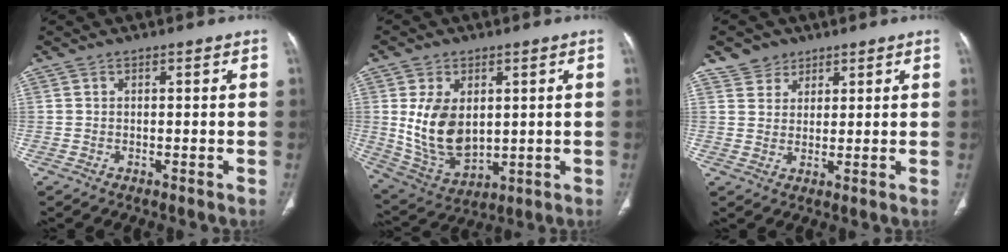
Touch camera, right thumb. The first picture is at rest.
{"total": 12.7, "force": [1.6, 8.2, 9.6], "torque": [-0.152, -0.014, 0.052]}
{"total": 4.4, "force": [2.9, 3.2, 0.2], "torque": [0.020, -0.016, 0.049]}